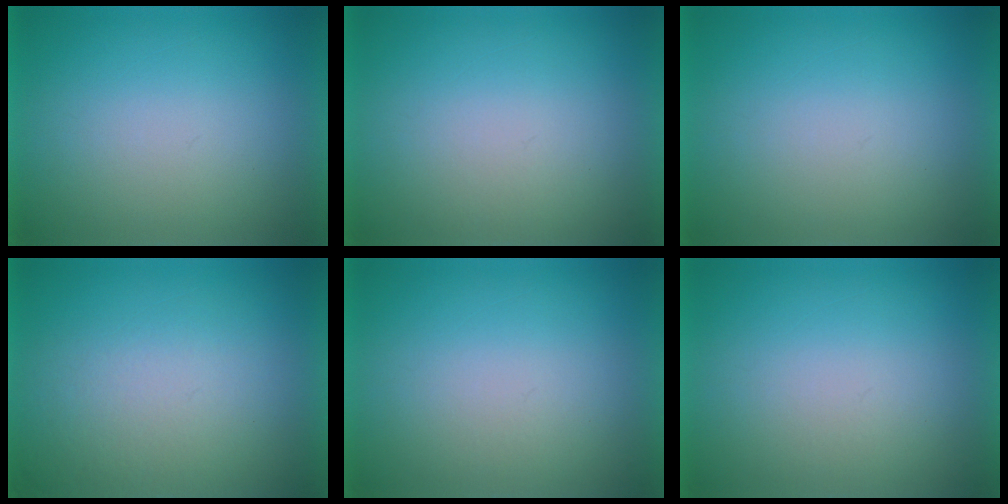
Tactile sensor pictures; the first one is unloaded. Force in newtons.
{"total": 1.0}
{"total": 0.0}
{"total": 4.3}
{"total": 1.0}
{"total": 1.0}